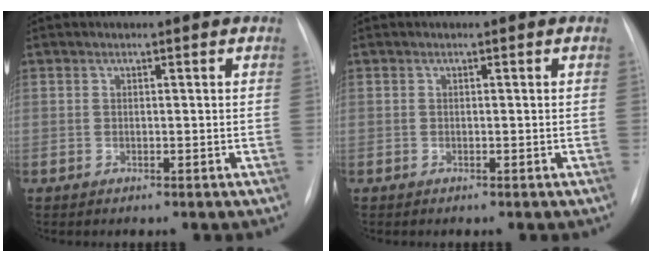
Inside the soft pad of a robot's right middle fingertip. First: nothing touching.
{"total": 0.0}